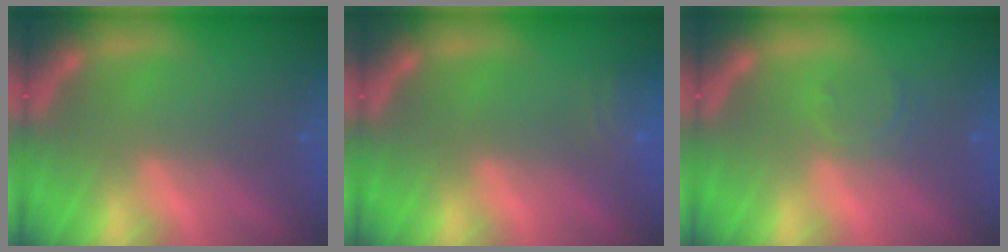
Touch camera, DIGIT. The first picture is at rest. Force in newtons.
{"total": 3.0}
{"total": 1.5}